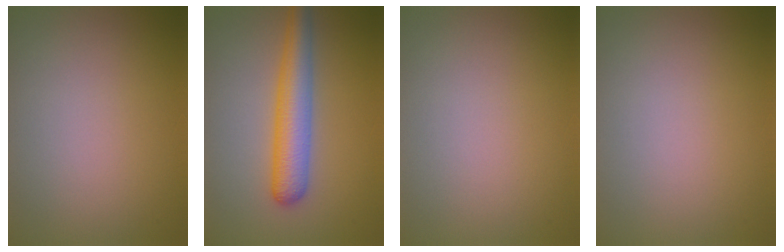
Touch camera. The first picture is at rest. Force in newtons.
{"total": 5.0, "press": 5.0, "slide": 0.1}
{"total": 0.0}
{"total": 0.0}